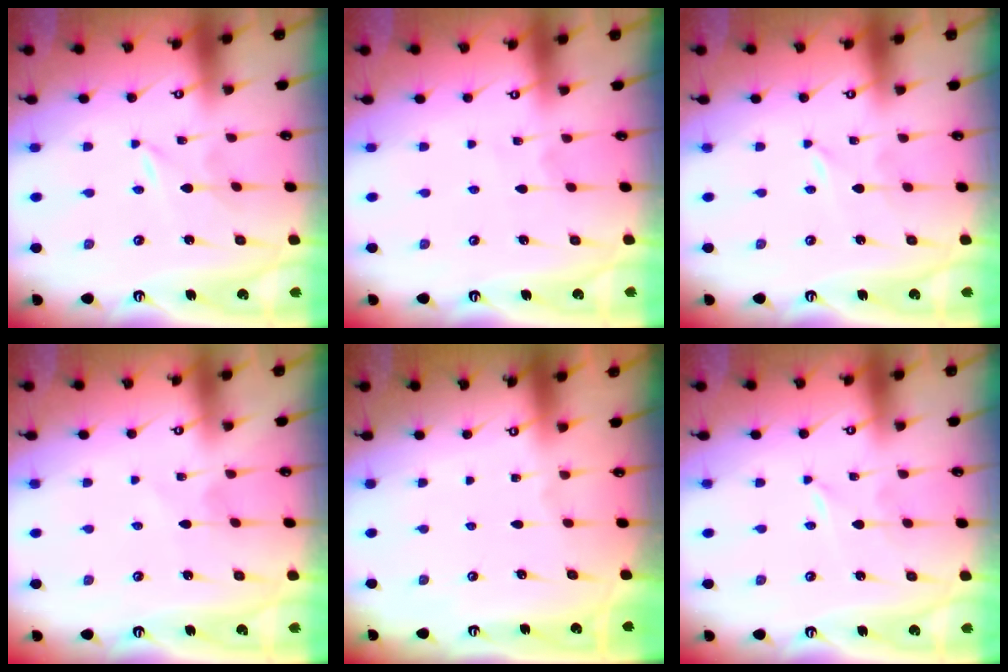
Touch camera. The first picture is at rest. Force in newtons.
{"total": 1.7, "press": 1.7, "slide": 0.2}
{"total": 0.0}
{"total": 2.2, "press": 2.2, "slide": 0.2}
{"total": 0.0}
{"total": 0.0}